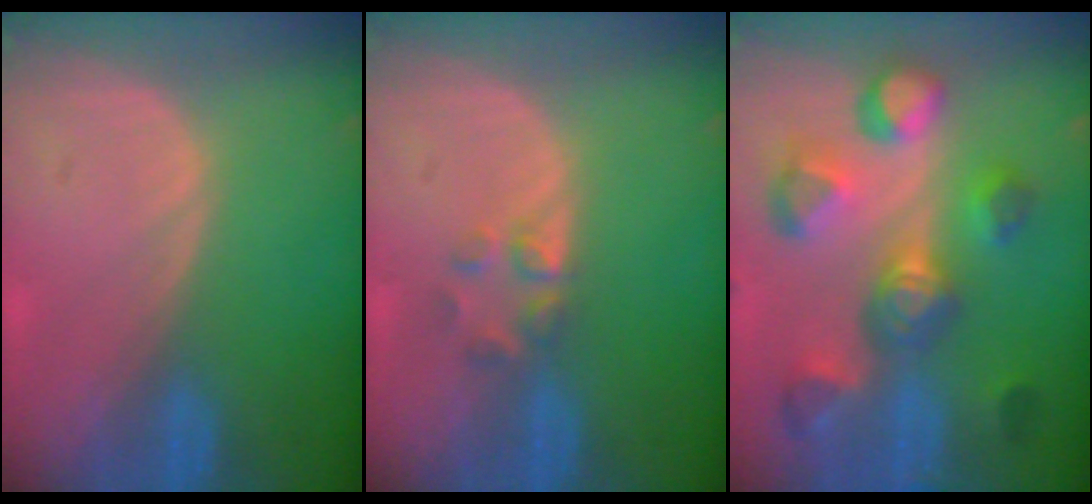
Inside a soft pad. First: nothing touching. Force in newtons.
{"total": 2.6, "press": 2.6, "slide": 0.2}
{"total": 10.7, "press": 10.0, "slide": 3.7}